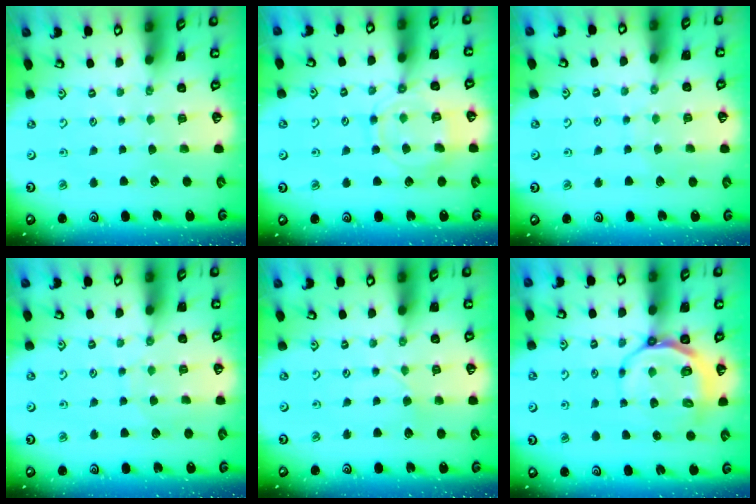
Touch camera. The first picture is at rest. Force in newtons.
{"total": 11.2, "press": 11.1, "slide": 1.1}
{"total": 4.4, "press": 4.4, "slide": 0.5}
{"total": 5.6, "press": 5.6, "slide": 0.5}
{"total": 2.2, "press": 2.2, "slide": 0.3}
{"total": 8.7, "press": 8.1, "slide": 3.1}